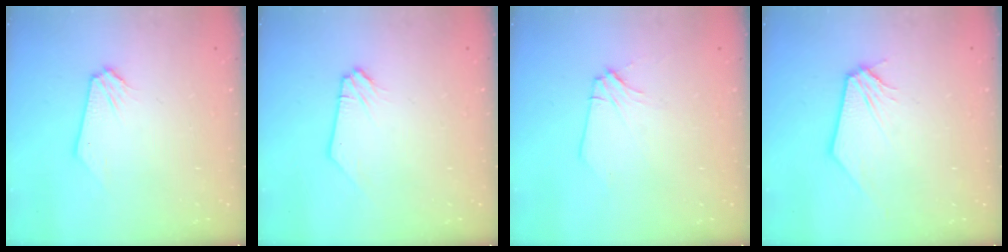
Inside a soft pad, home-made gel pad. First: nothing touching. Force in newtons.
{"total": 0.0}
{"total": 2.2, "press": 2.2, "slide": 0.3}
{"total": 0.0}